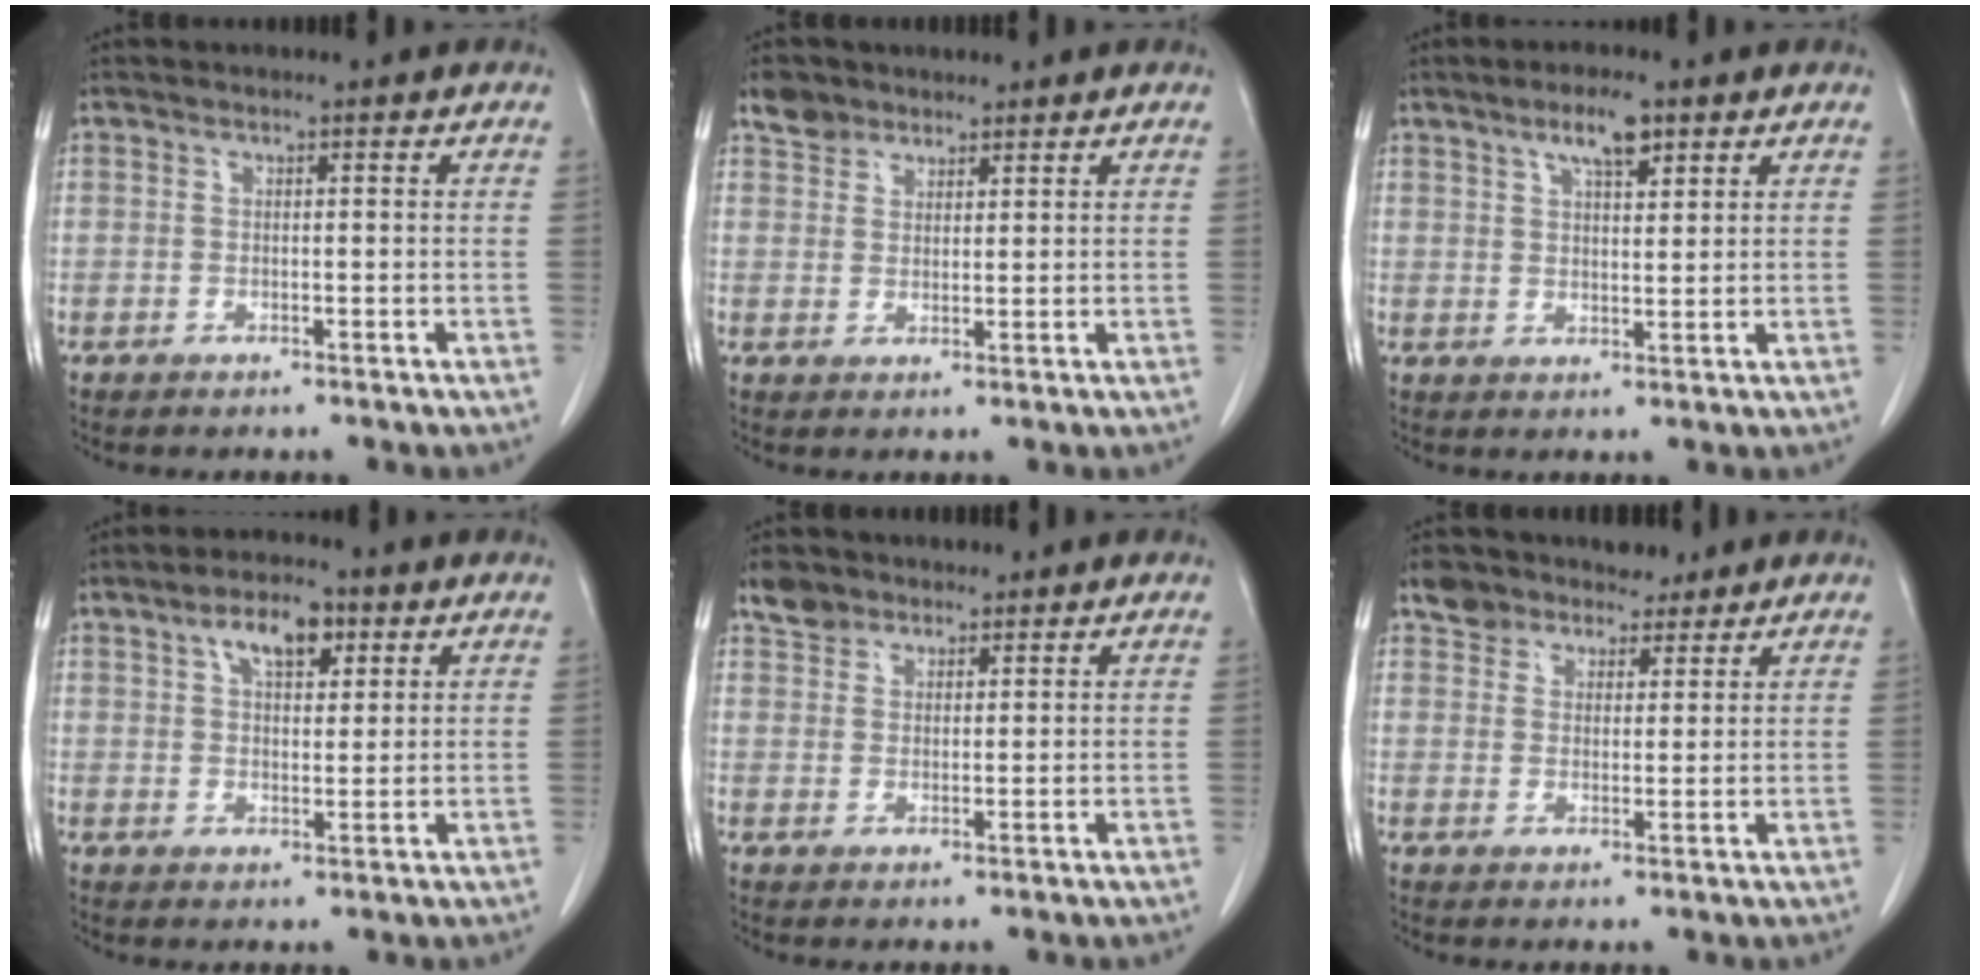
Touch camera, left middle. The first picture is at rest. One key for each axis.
{"total": 3.7, "fx": 2.9, "fy": 2.3, "fz": 0.5, "tx": -0.009, "ty": 0.013, "tz": 0.050}
{"total": 5.1, "fx": 3.2, "fy": 1.3, "fz": 3.8, "tx": -0.068, "ty": 0.005, "tz": 0.055}
{"total": 6.2, "fx": 3.2, "fy": 2.8, "fz": 4.5, "tx": -0.076, "ty": 0.011, "tz": 0.051}
{"total": 4.4, "fx": 3.4, "fy": 2.8, "fz": 0.7, "tx": -0.016, "ty": 0.017, "tz": 0.061}
{"total": 6.6, "fx": 5.4, "fy": 3.5, "fz": 1.4, "tx": -0.017, "ty": 0.017, "tz": 0.093}